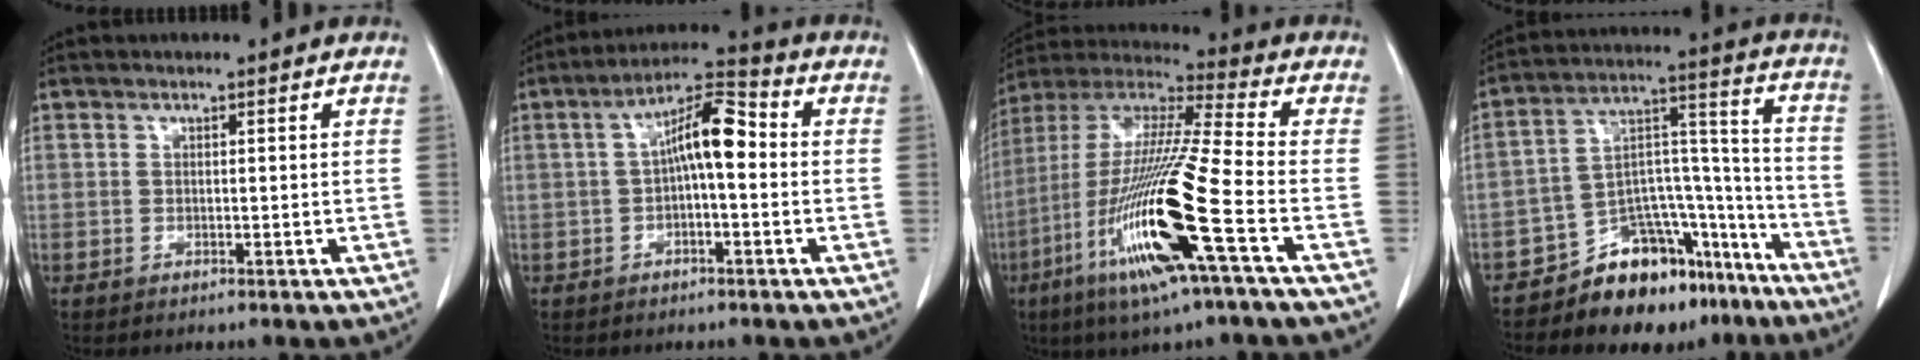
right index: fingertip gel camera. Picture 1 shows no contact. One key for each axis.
{"total": 8.4, "fx": 0.2, "fy": 2.2, "fz": 8.1, "tx": -0.141, "ty": 0.033, "tz": -0.001}
{"total": 20.8, "fx": -7.7, "fy": 0.1, "fz": 19.3, "tx": -0.415, "ty": -0.034, "tz": -0.155}
{"total": 16.8, "fx": -12.9, "fy": 7.4, "fz": 7.9, "tx": -0.096, "ty": 0.070, "tz": -0.201}